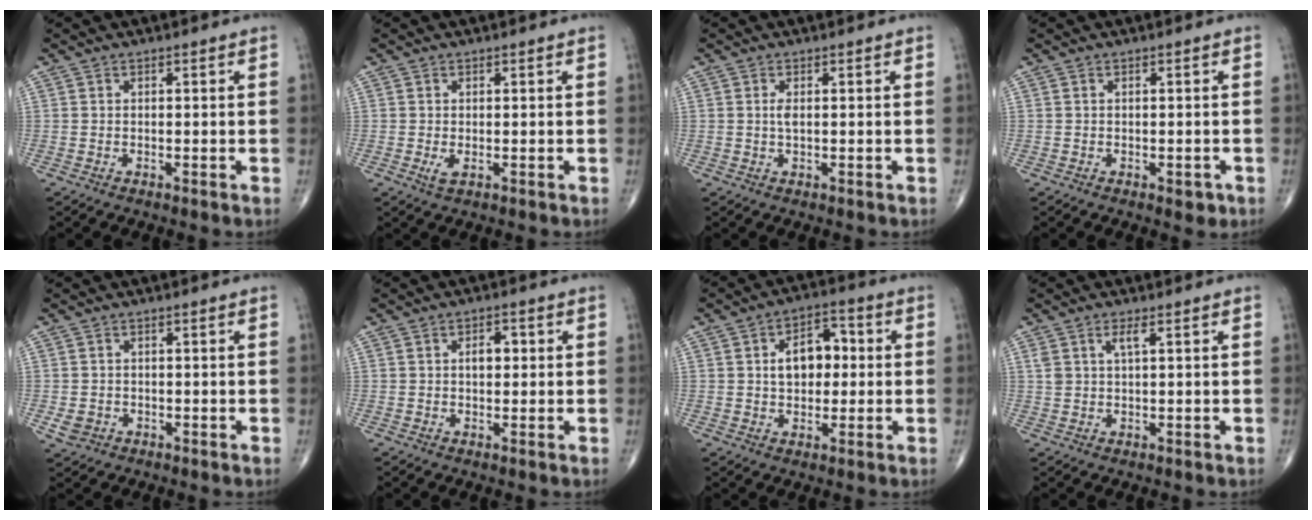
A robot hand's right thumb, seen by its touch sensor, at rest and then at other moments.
{"total": 1.6, "force": [-0.3, 0.8, 1.4], "torque": [-0.030, -0.006, -0.002]}
{"total": 1.4, "force": [0.2, 0.5, 1.3], "torque": [-0.029, -0.001, 0.004]}
{"total": 2.0, "force": [-0.8, 1.1, 1.5], "torque": [-0.011, 0.000, -0.007]}
{"total": 2.7, "force": [-0.8, 2.3, 1.1], "torque": [-0.017, 0.001, -0.007]}
{"total": 3.2, "force": [0.5, 1.9, 2.5], "torque": [-0.033, 0.007, 0.006]}
{"total": 9.0, "force": [1.0, 5.9, 6.8], "torque": [-0.079, 0.019, 0.011]}
{"total": 2.7, "force": [1.3, 0.8, 2.3], "torque": [-0.050, -0.001, 0.028]}